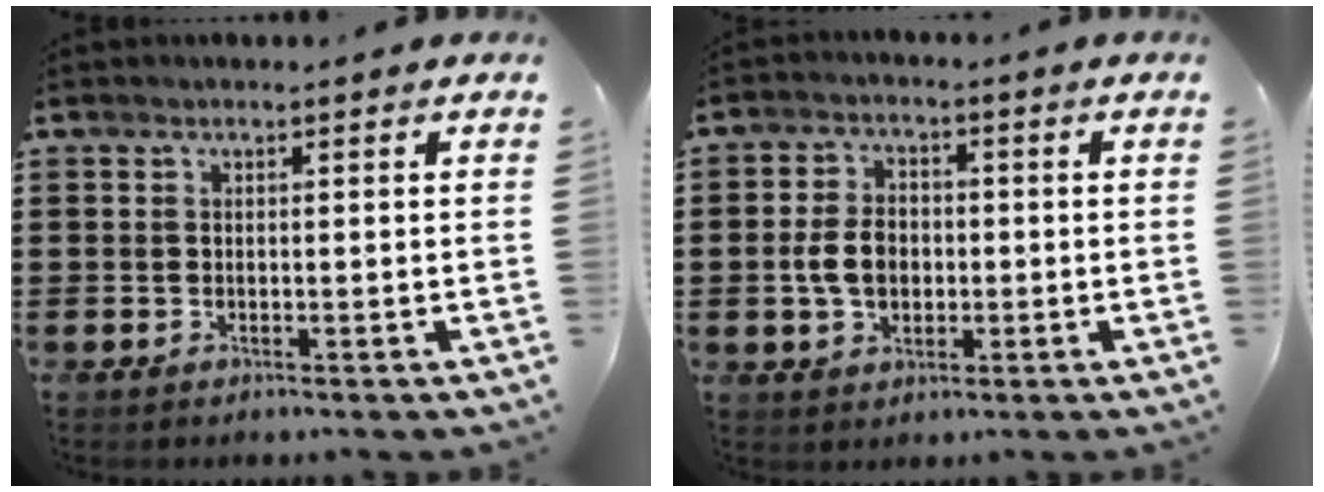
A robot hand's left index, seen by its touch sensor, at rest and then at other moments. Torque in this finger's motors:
{"motor_torque": [1.27, 0.64, 0.34, 0.06]}